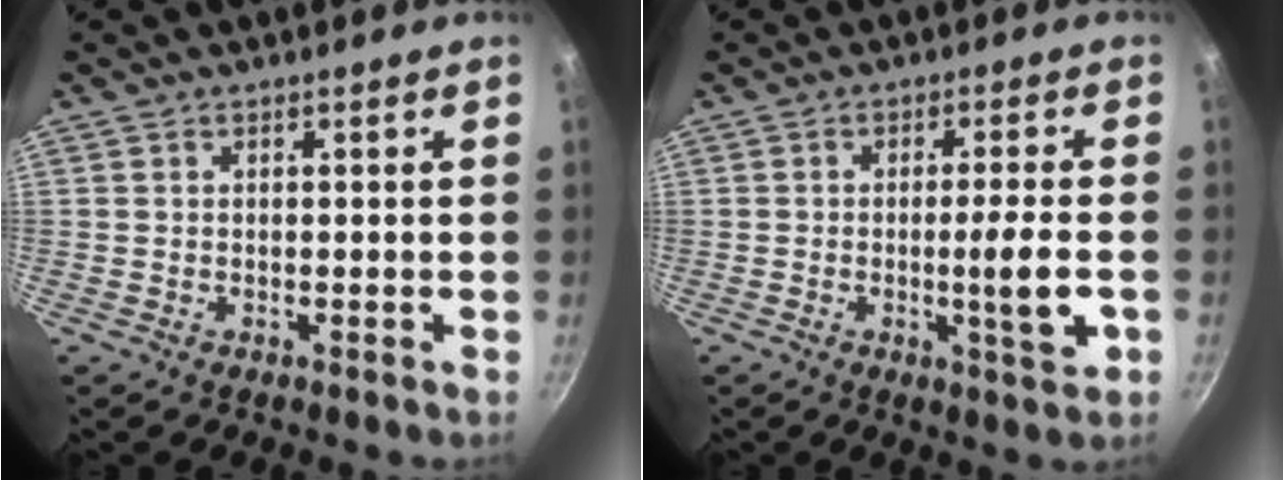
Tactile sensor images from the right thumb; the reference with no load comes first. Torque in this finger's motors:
{"motor_torque": [2.48, 2.53, 2.23, -0.55, 0.91]}